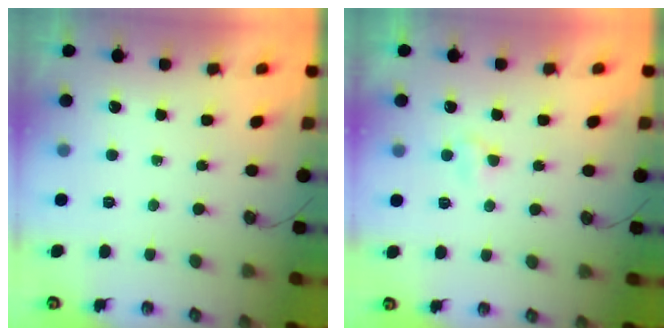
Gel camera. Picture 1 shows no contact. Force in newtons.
{"total": 3.2, "press": 3.2, "slide": 0.4}